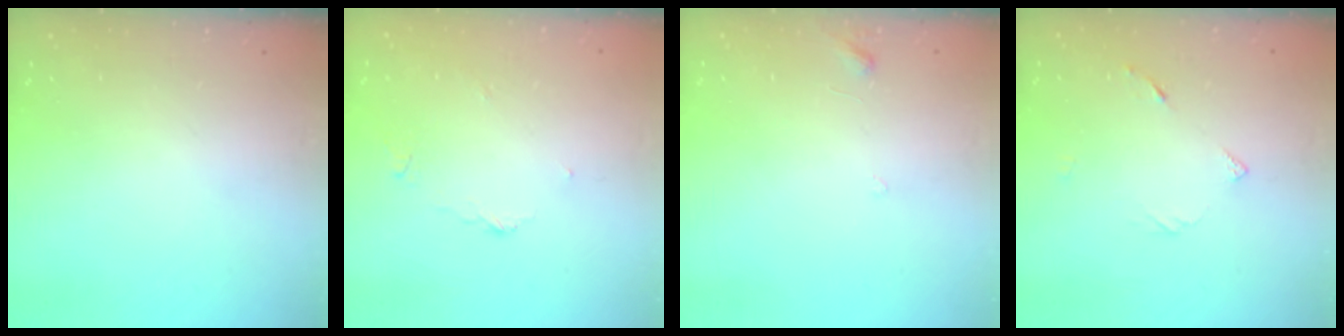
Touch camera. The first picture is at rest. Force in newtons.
{"total": 3.4, "press": 3.4, "slide": 0.4}
{"total": 3.8, "press": 3.8, "slide": 0.5}
{"total": 3.3, "press": 3.3, "slide": 0.5}